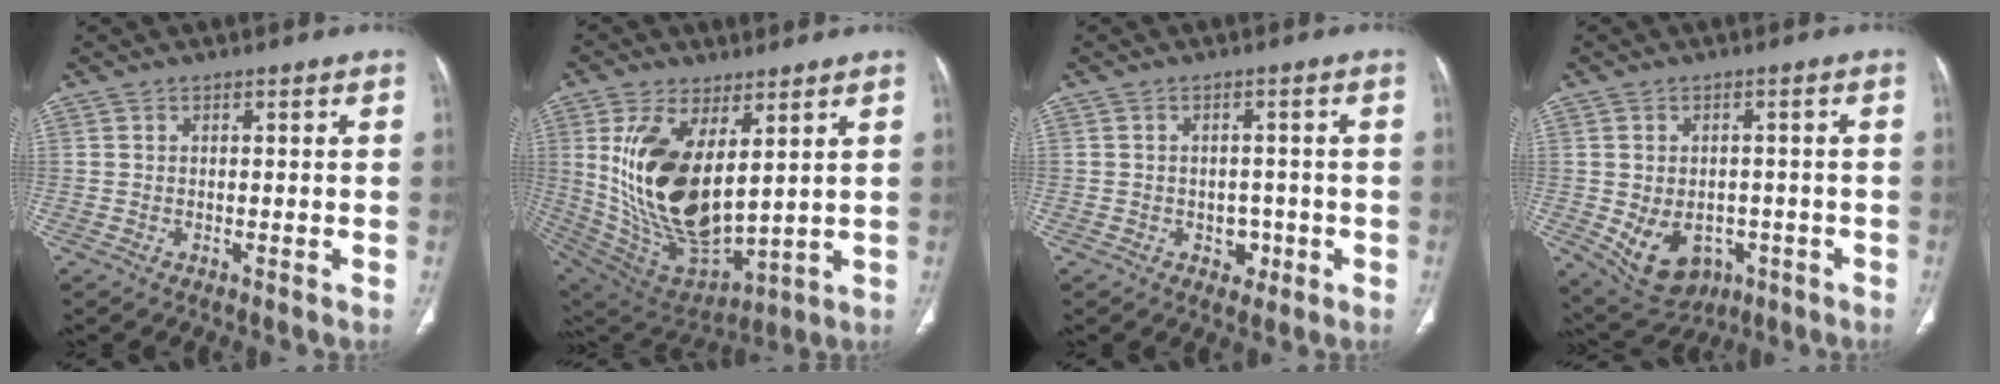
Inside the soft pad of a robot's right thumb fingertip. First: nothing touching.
{"total": 20.7, "force": [4.8, 10.2, 17.3], "torque": [-0.328, -0.033, 0.117]}
{"total": 3.2, "force": [-1.2, 2.6, 1.4], "torque": [0.000, 0.007, -0.013]}
{"total": 10.6, "force": [-3.4, 7.9, 6.2], "torque": [-0.087, 0.013, -0.029]}